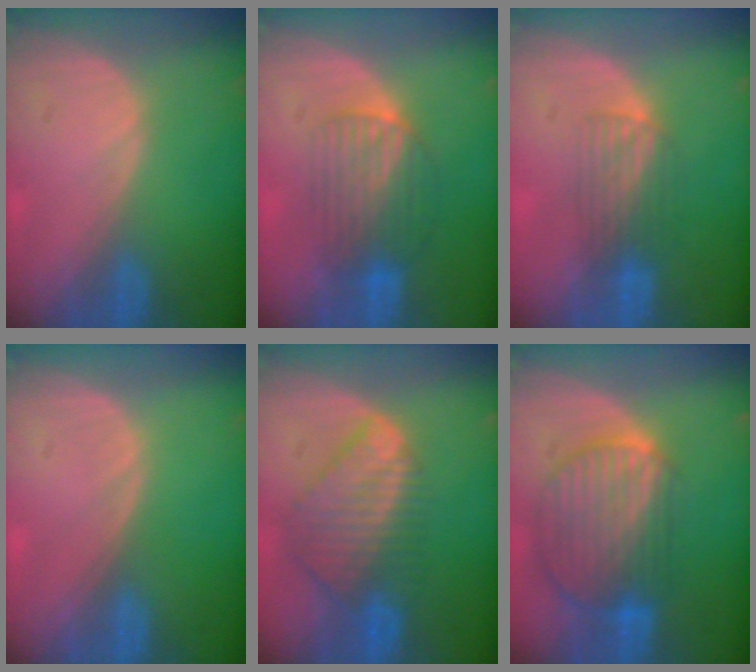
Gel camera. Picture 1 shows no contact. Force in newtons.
{"total": 6.3, "press": 6.2, "slide": 1.1}
{"total": 4.0, "press": 3.8, "slide": 1.1}
{"total": 0.0}
{"total": 9.1, "press": 7.7, "slide": 4.8}
{"total": 10.3, "press": 8.8, "slide": 5.4}